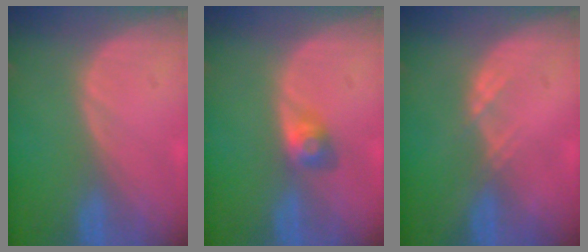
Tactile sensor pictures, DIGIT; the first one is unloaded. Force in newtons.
{"total": 2.8, "press": 2.6, "slide": 1.0}
{"total": 1.5, "press": 1.3, "slide": 0.8}